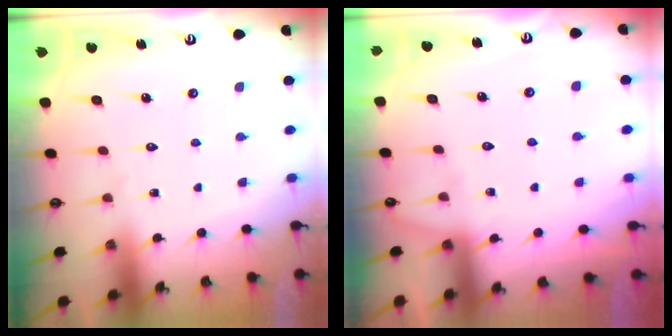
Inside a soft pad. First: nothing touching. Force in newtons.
{"total": 2.4, "press": 2.4, "slide": 0.4}